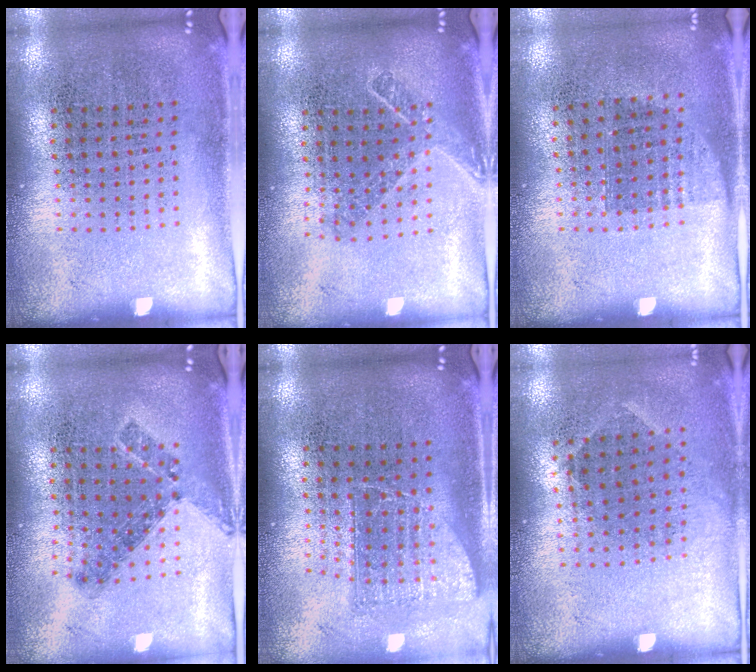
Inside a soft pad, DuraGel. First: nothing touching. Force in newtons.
{"total": 1.6, "press": 1.2, "slide": 1.0}
{"total": 0.8, "press": 0.6, "slide": 0.4}
{"total": 0.8, "press": 0.7, "slide": 0.4}
{"total": 1.5, "press": 1.2, "slide": 0.9}
{"total": 0.9, "press": 0.7, "slide": 0.7}